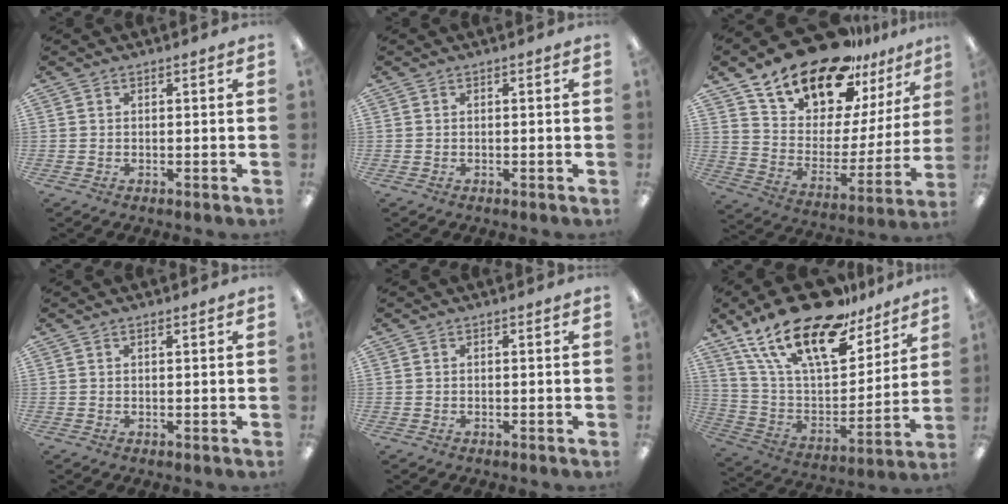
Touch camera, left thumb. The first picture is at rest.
{"total": 0.0}
{"total": 18.6, "force": [16.5, 6.8, 5.4], "torque": [-0.125, -0.133, 0.294]}
{"total": 0.5, "force": [0.4, 0.0, 0.3], "torque": [-0.008, 0.000, 0.008]}
{"total": 0.0}
{"total": 24.1, "force": [16.8, 9.9, 14.2], "torque": [-0.263, -0.105, 0.286]}